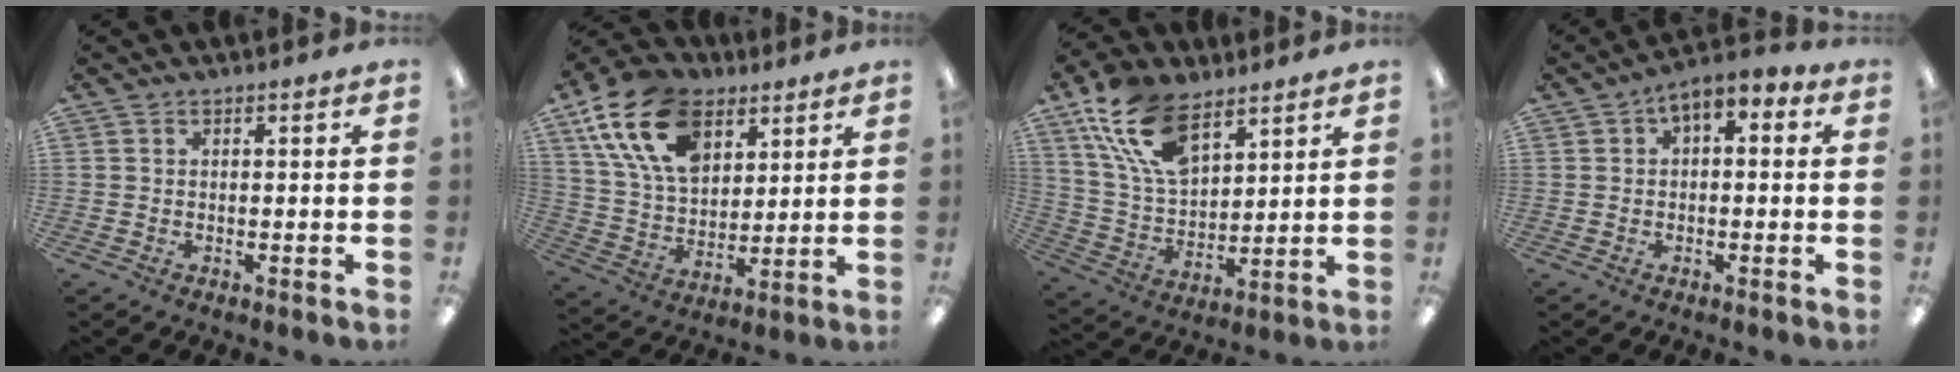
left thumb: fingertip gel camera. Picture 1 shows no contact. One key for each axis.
{"total": 19.2, "fx": 10.0, "fy": 12.0, "fz": 11.3, "tx": -0.222, "ty": -0.023, "tz": 0.182}
{"total": 17.2, "fx": 9.8, "fy": 9.1, "fz": 10.9, "tx": -0.232, "ty": -0.019, "tz": 0.179}
{"total": 3.5, "fx": 0.7, "fy": 2.4, "fz": 2.5, "tx": -0.039, "ty": 0.002, "tz": 0.009}